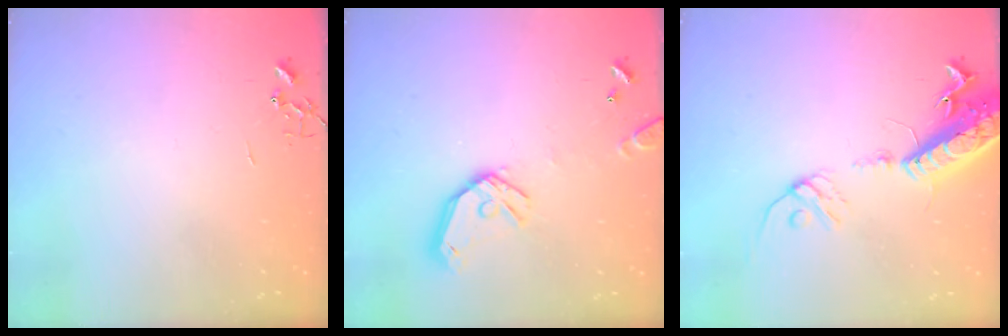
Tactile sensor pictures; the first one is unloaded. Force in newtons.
{"total": 14.4, "press": 14.2, "slide": 2.1}
{"total": 17.4, "press": 16.9, "slide": 4.1}